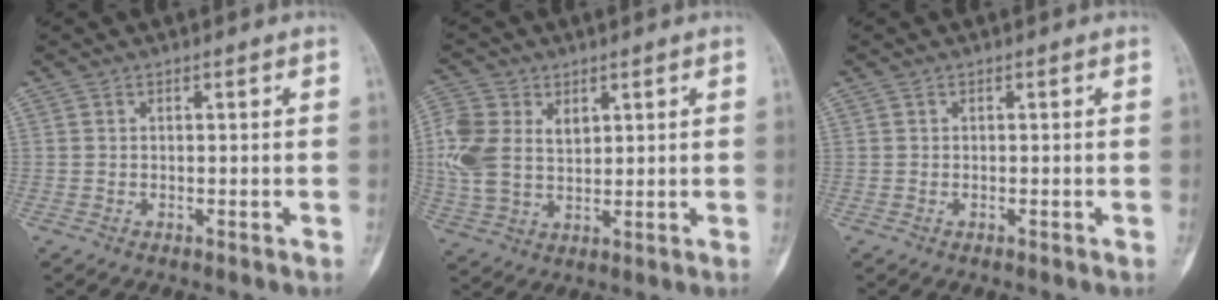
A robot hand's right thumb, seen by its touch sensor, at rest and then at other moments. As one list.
[{"total": 10.6, "force": [2.8, 7.4, 7.1], "torque": [-0.150, 0.000, 0.058]}, {"total": 0.0}]